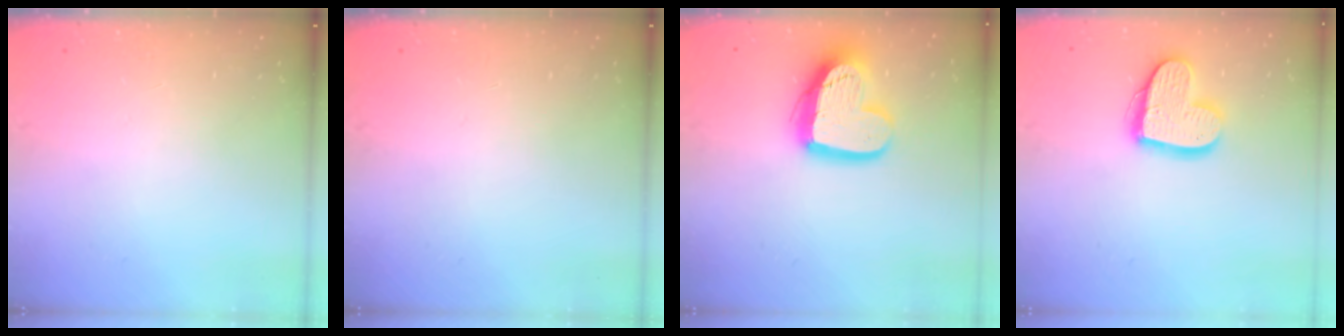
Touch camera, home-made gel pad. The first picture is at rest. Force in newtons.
{"total": 0.0}
{"total": 16.7, "press": 16.6, "slide": 1.4}
{"total": 15.4, "press": 15.4, "slide": 1.2}